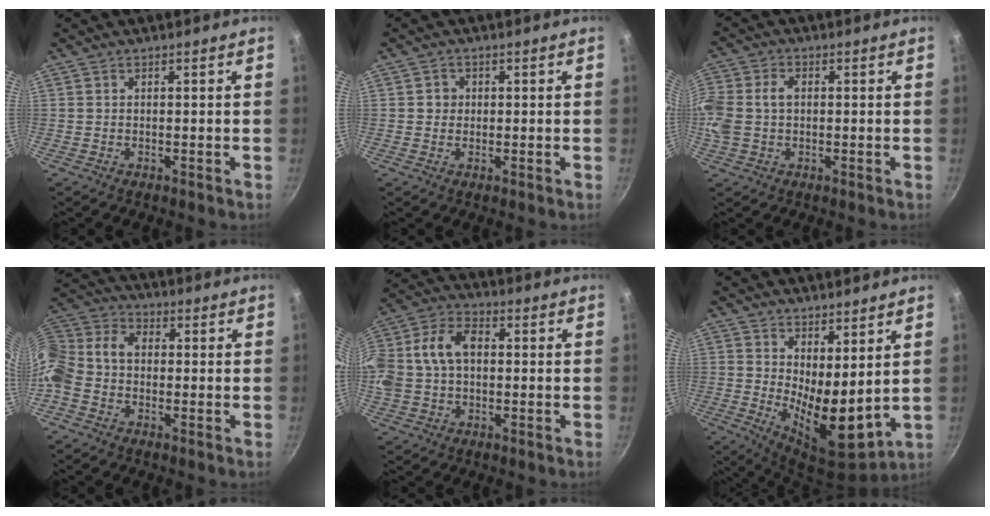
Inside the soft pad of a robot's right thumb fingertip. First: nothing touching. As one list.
[{"total": 1.9, "force": [0.2, 1.9, 0.5], "torque": [0.003, 0.003, -0.001]}, {"total": 12.5, "force": [0.2, 9.2, 8.4], "torque": [-0.193, 0.025, -0.006]}, {"total": 13.1, "force": [-1.6, 10.0, 8.3], "torque": [-0.175, 0.049, -0.055]}, {"total": 15.1, "force": [0.9, 10.5, 10.8], "torque": [-0.216, 0.040, 0.002]}, {"total": 11.6, "force": [3.8, 4.7, 9.9], "torque": [-0.141, -0.056, 0.069]}]